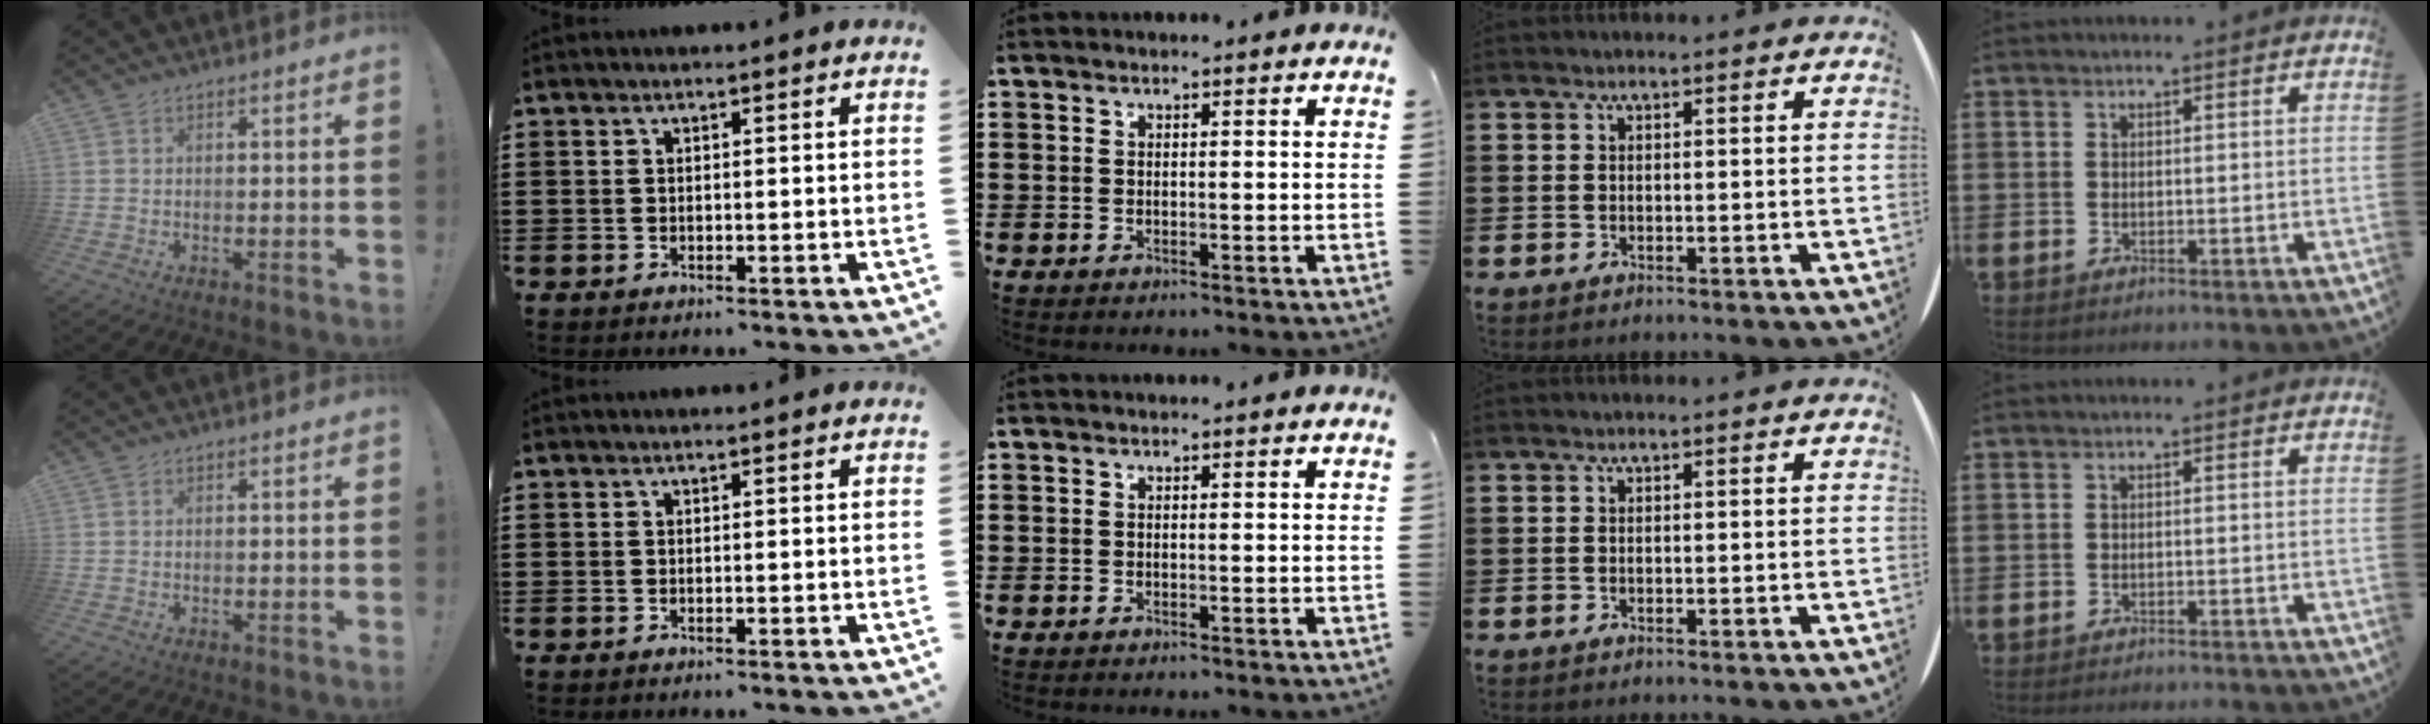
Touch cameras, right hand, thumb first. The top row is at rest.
{"little": {"total": 0.9, "force": [-0.9, -0.2, 0.0], "torque": [0.001, -0.001, -0.018]}}